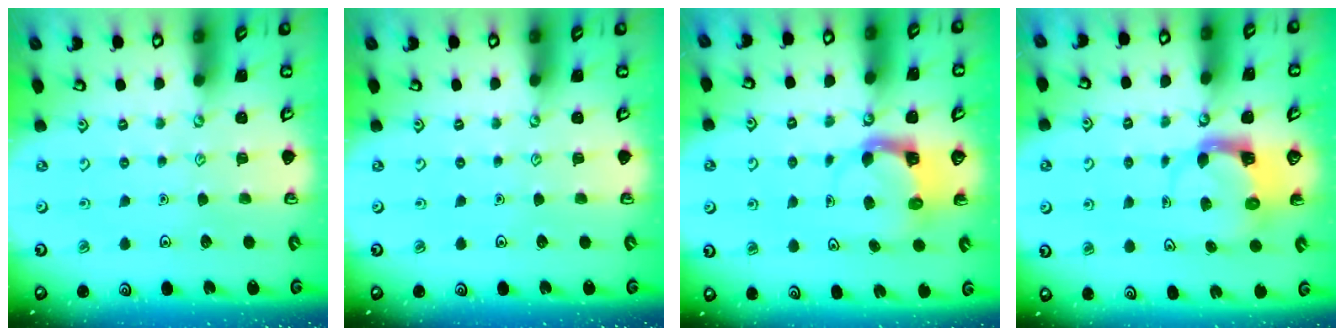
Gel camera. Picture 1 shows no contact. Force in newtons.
{"total": 0.0}
{"total": 4.0, "press": 3.9, "slide": 0.4}
{"total": 3.8, "press": 3.8, "slide": 0.4}